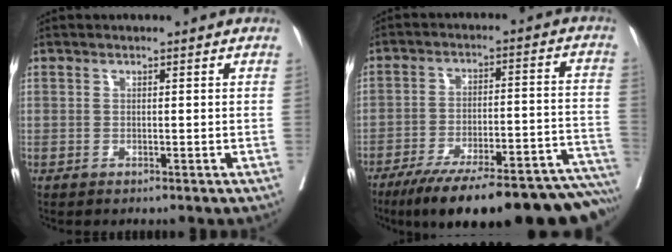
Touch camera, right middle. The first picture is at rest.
{"total": 28.6, "force": [-24.0, 4.4, 15.0], "torque": [-0.140, -0.003, -0.325]}